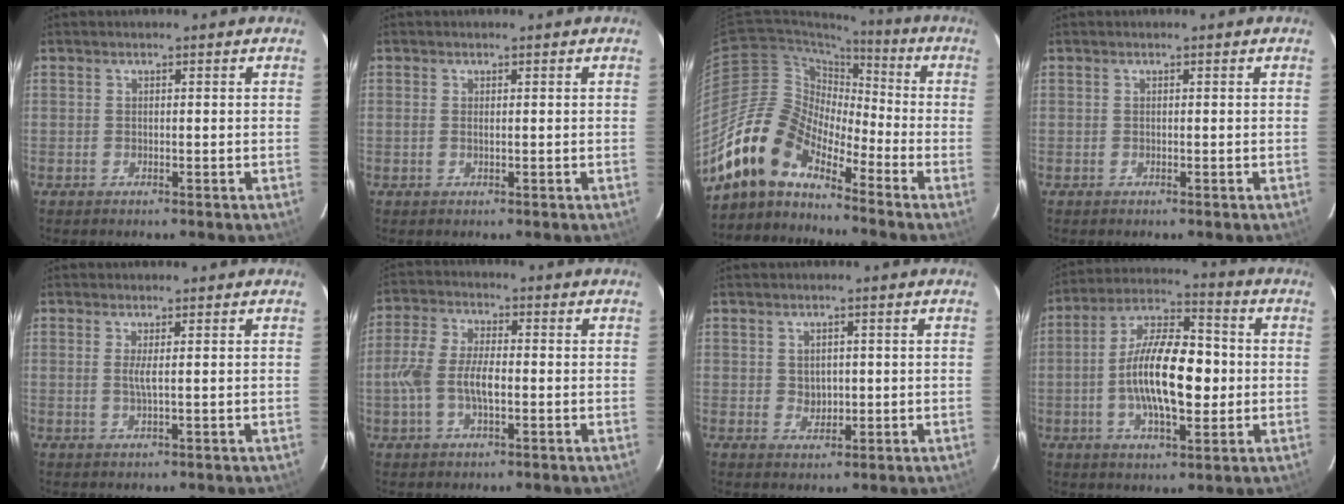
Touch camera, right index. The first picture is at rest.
{"total": 0.8, "force": [0.2, 0.3, 0.7], "torque": [-0.016, 0.001, 0.002]}
{"total": 14.3, "force": [-11.4, 6.0, 6.1], "torque": [-0.106, 0.010, -0.232]}
{"total": 0.0}
{"total": 1.6, "force": [0.3, -0.3, 1.5], "torque": [-0.031, -0.005, 0.005]}
{"total": 8.4, "force": [-1.4, 3.7, 7.4], "torque": [-0.156, 0.007, -0.028]}
{"total": 2.9, "force": [0.4, 2.4, 1.5], "torque": [-0.024, 0.003, 0.013]}
{"total": 16.0, "force": [-1.2, 6.3, 14.7], "torque": [-0.269, 0.012, -0.025]}